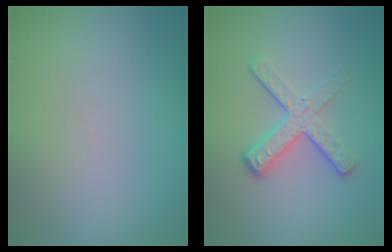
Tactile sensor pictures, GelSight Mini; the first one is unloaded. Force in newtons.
{"total": 3.8, "press": 2.5, "slide": 2.9}